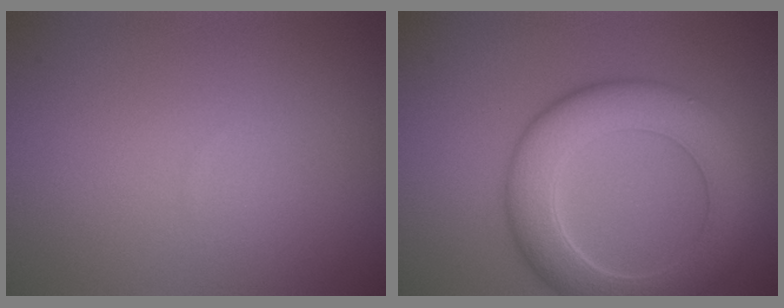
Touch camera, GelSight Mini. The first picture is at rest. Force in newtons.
{"total": 7.1, "press": 7.1, "slide": 0.3}